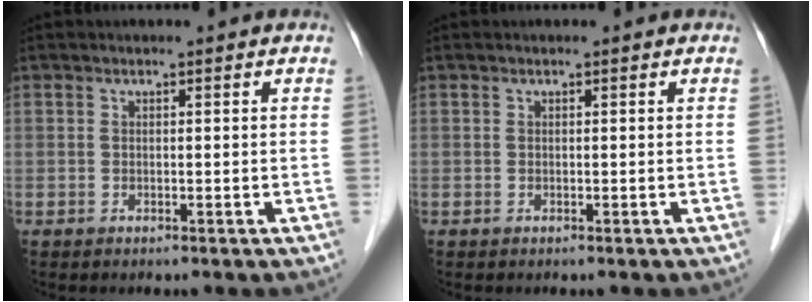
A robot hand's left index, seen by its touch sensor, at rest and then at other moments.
{"total": 0.0}